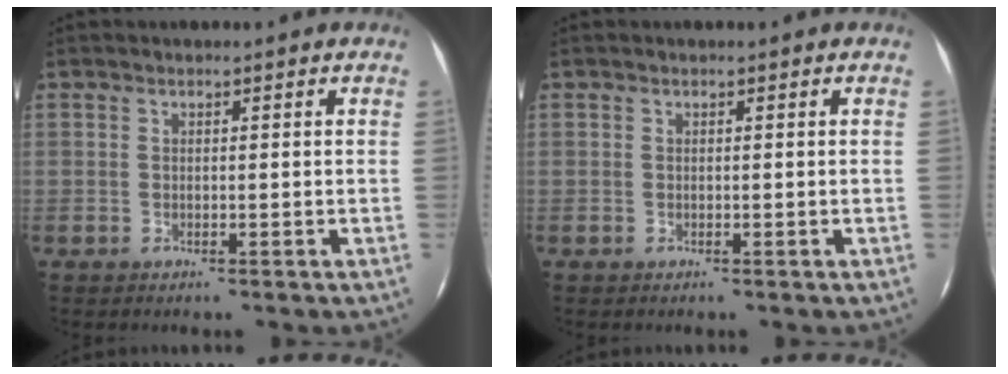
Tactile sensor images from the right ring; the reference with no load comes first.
{"total": 0.0}